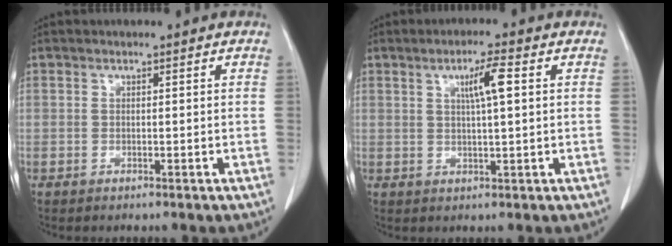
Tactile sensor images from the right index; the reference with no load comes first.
{"total": 4.7, "force": [1.4, 0.1, 4.5], "torque": [-0.078, 0.002, 0.024]}